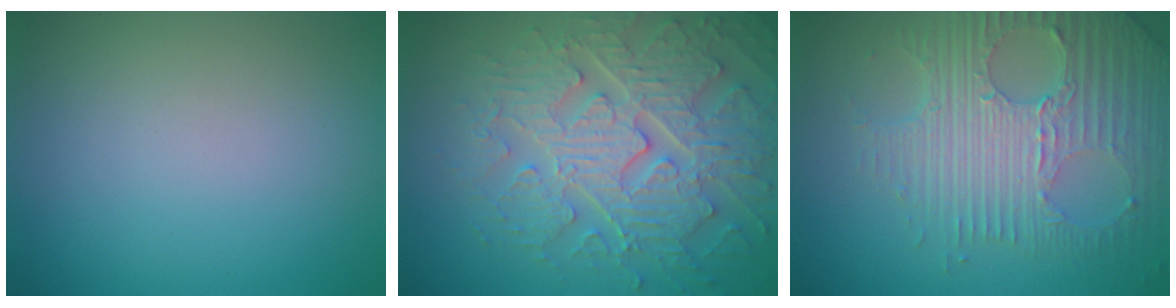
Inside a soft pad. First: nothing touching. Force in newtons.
{"total": 7.8, "press": 6.3, "slide": 4.6}
{"total": 7.6, "press": 5.2, "slide": 5.6}